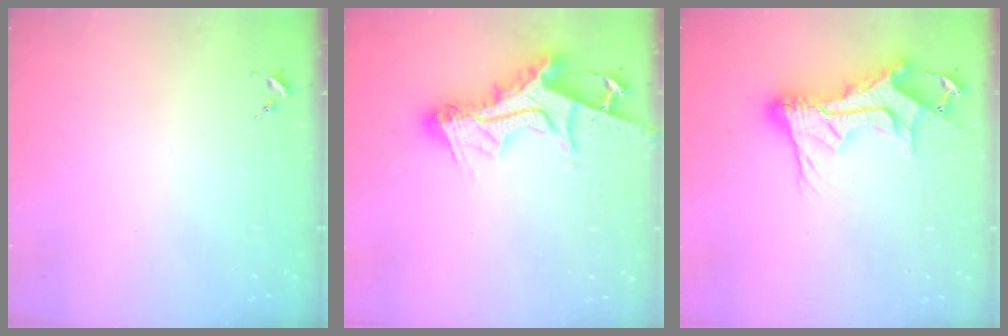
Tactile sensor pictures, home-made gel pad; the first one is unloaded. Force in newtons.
{"total": 19.4, "press": 19.3, "slide": 1.6}
{"total": 20.1, "press": 20.1, "slide": 1.1}